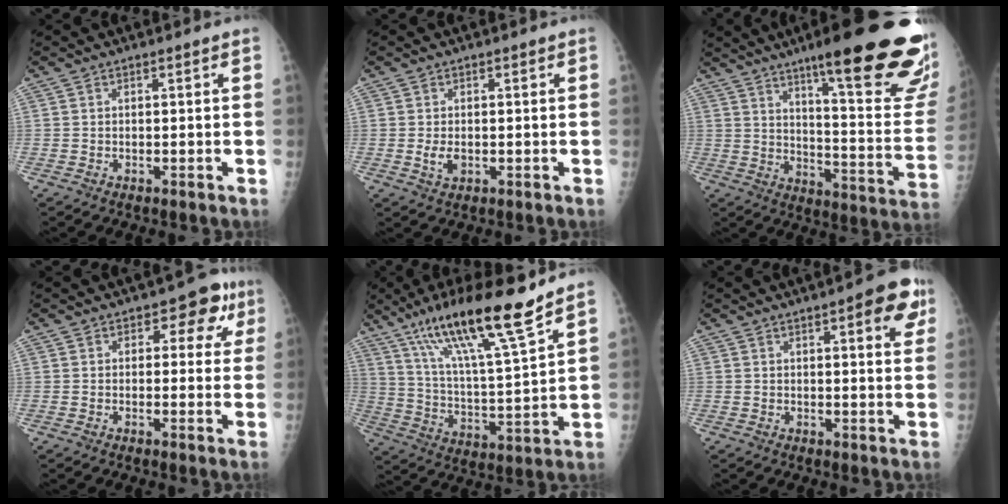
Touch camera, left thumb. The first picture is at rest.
{"total": 2.6, "force": [-0.3, 1.7, 1.9], "torque": [-0.035, -0.004, -0.003]}
{"total": 28.9, "force": [18.3, 4.5, 21.9], "torque": [-0.235, -0.079, 0.255]}
{"total": 6.8, "force": [2.8, 4.5, 4.2], "torque": [0.000, -0.004, 0.025]}
{"total": 19.5, "force": [13.8, 1.7, 13.7], "torque": [-0.226, -0.063, 0.244]}
{"total": 8.0, "force": [3.9, 2.4, 6.5], "torque": [-0.058, -0.011, 0.042]}